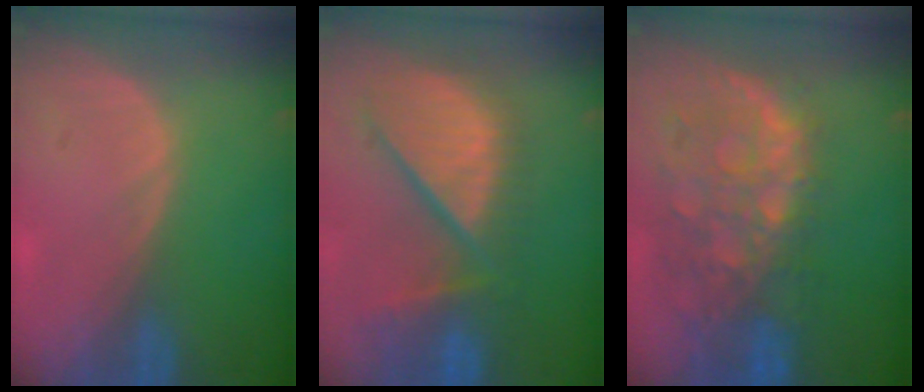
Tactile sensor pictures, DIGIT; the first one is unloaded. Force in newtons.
{"total": 11.7, "press": 10.4, "slide": 5.3}
{"total": 11.5, "press": 9.7, "slide": 6.2}